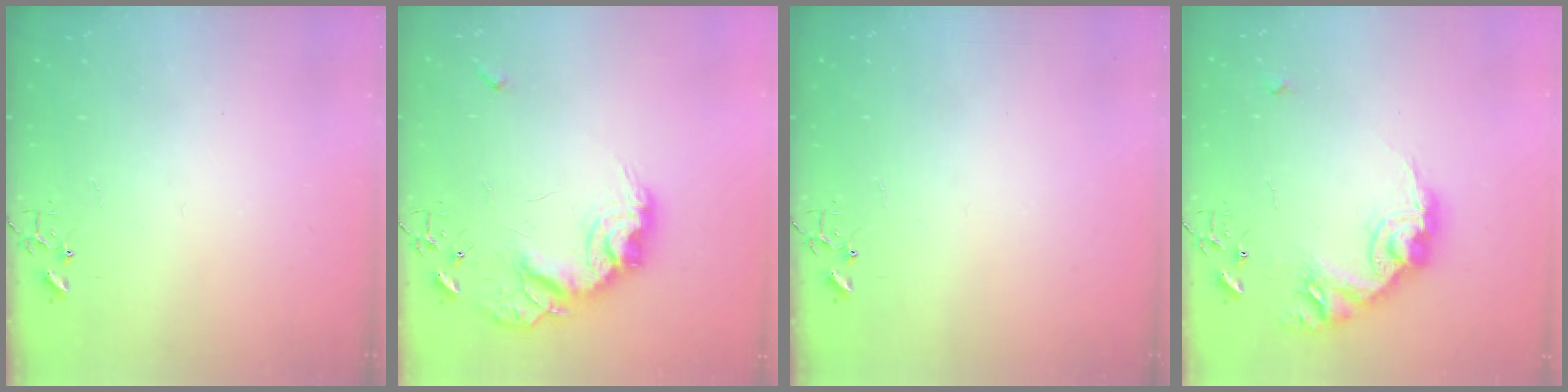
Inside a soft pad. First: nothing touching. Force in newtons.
{"total": 17.2, "press": 17.2, "slide": 0.9}
{"total": 0.0}
{"total": 17.4, "press": 17.4, "slide": 0.4}